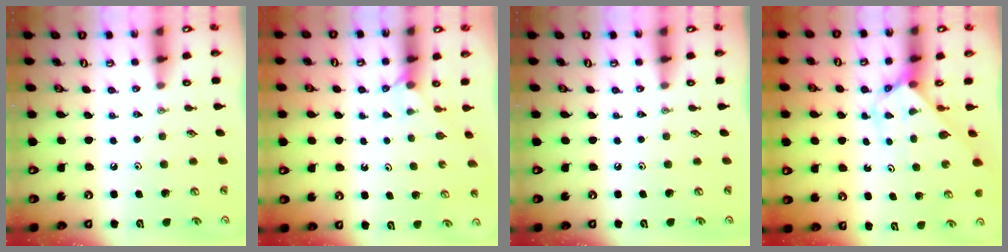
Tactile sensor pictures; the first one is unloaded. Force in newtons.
{"total": 2.1, "press": 2.1, "slide": 0.1}
{"total": 0.0}
{"total": 2.7, "press": 2.7, "slide": 0.1}